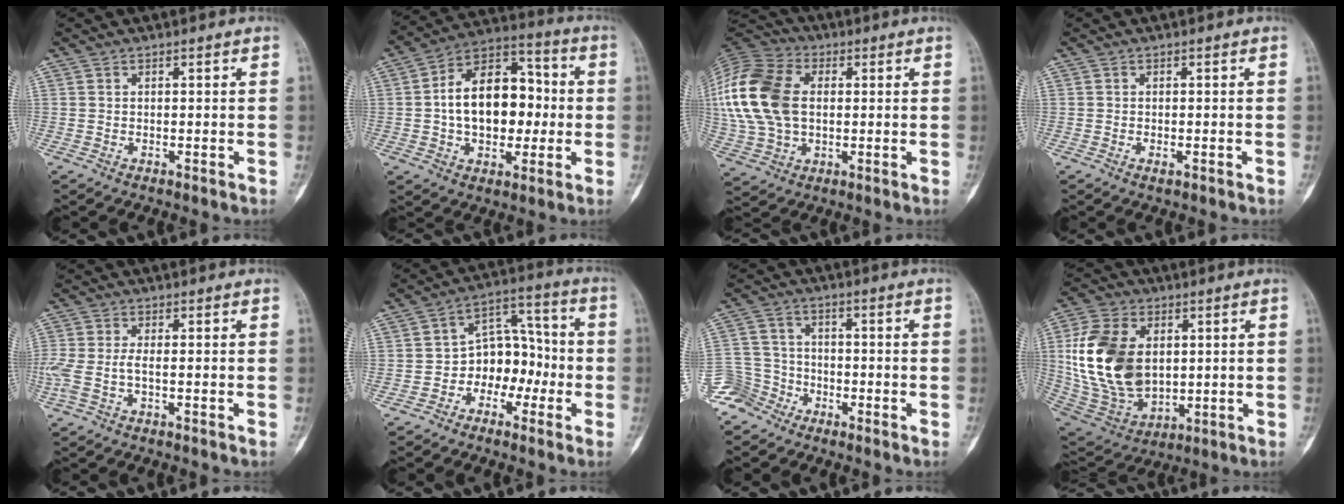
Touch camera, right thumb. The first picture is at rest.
{"total": 17.9, "force": [-0.2, 11.7, 13.5], "torque": [-0.177, 0.037, -0.008]}
{"total": 20.8, "force": [2.2, 13.9, 15.3], "torque": [-0.347, 0.008, 0.041]}
{"total": 1.0, "force": [-0.5, 0.4, 0.8], "torque": [-0.012, 0.000, -0.007]}
{"total": 4.5, "force": [-0.9, 1.7, 4.1], "torque": [-0.118, 0.008, -0.019]}
{"total": 10.0, "force": [-2.9, 7.5, 5.9], "torque": [-0.047, 0.050, -0.060]}
{"total": 6.5, "force": [-4.8, 4.4, -0.3], "torque": [0.028, 0.036, -0.107]}
{"total": 20.5, "force": [2.6, 13.7, 15.0], "torque": [-0.286, -0.014, 0.065]}